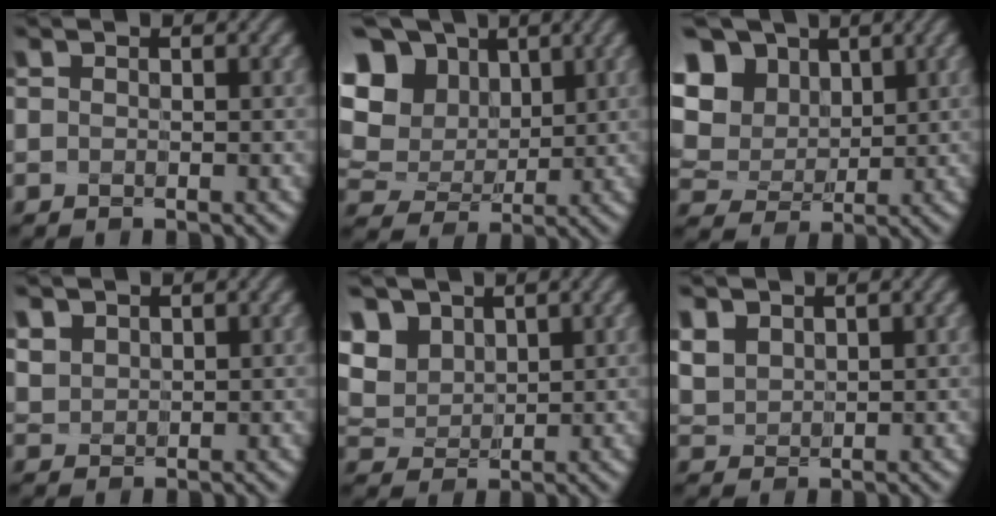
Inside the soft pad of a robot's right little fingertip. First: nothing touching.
{"total": 13.1, "force": [5.4, 10.1, 6.3], "torque": [-0.160, 0.031, 0.104]}
{"total": 9.9, "force": [4.6, 7.6, 4.4], "torque": [-0.124, 0.020, 0.088]}
{"total": 3.5, "force": [1.8, 2.7, 1.3], "torque": [-0.066, 0.017, 0.038]}
{"total": 6.4, "force": [3.4, 4.8, 2.7], "torque": [-0.087, 0.014, 0.058]}
{"total": 4.7, "force": [2.2, 3.6, 2.1], "torque": [-0.083, 0.025, 0.047]}